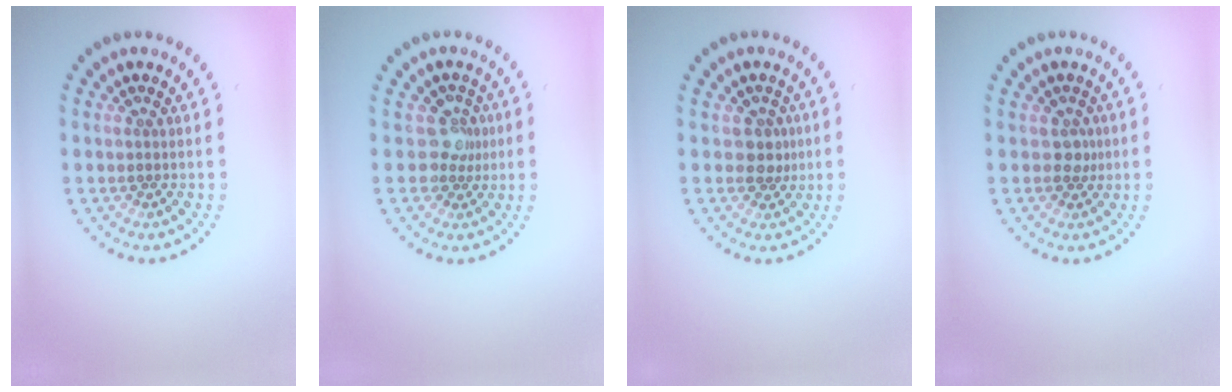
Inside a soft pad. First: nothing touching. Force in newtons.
{"total": 2.1, "press": 1.7, "slide": 1.3}
{"total": 2.0, "press": 1.7, "slide": 1.0}
{"total": 1.5, "press": 1.2, "slide": 0.9}